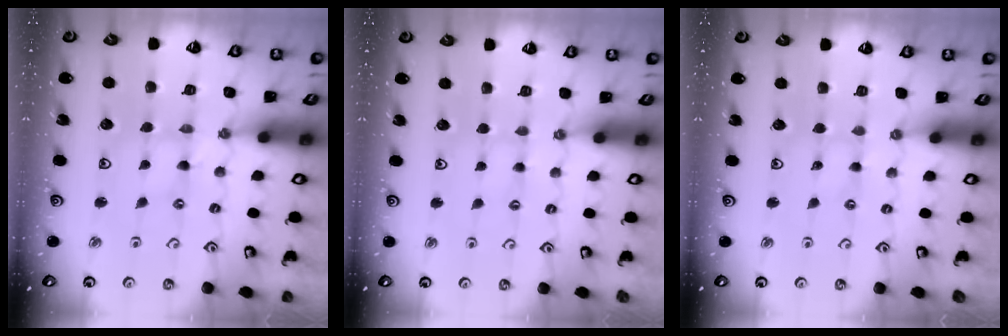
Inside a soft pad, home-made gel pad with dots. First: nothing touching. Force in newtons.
{"total": 1.9, "press": 1.9, "slide": 0.3}
{"total": 0.0}